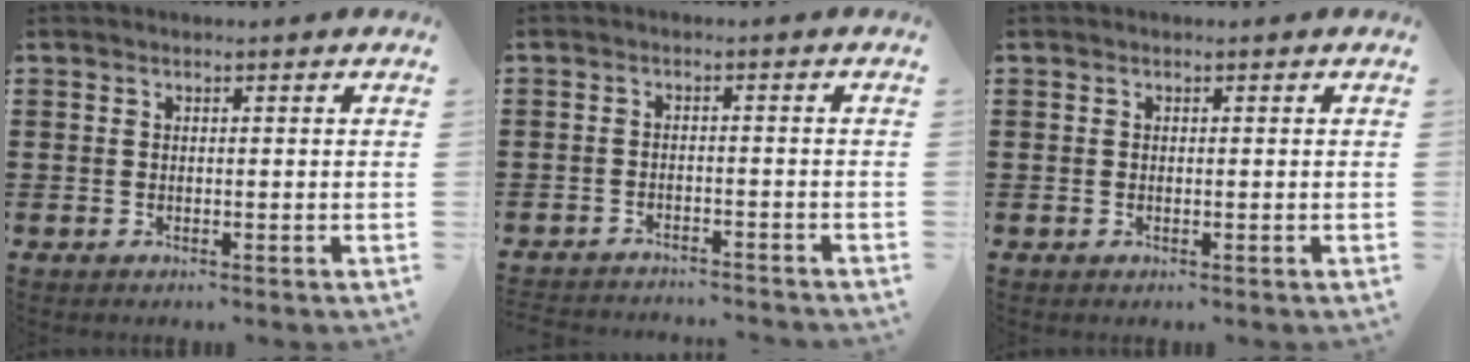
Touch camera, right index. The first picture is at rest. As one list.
[{"total": 2.3, "force": [-2.3, 0.0, 0.0], "torque": [-0.006, 0.000, -0.050]}, {"total": 0.0}]